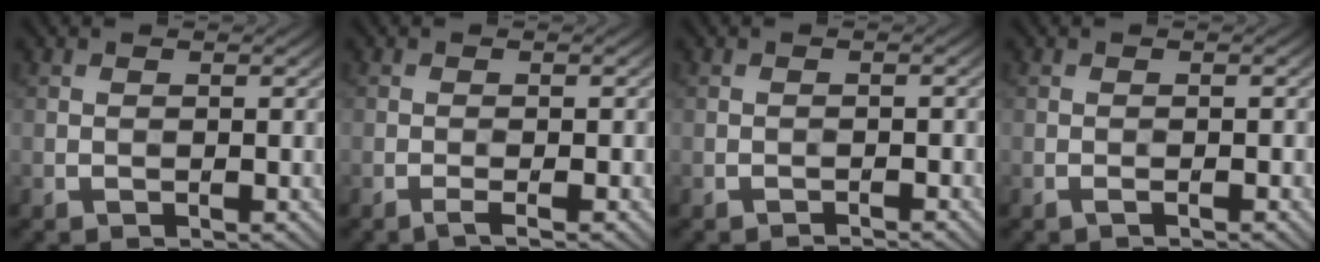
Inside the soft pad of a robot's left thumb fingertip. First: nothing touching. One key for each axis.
{"total": 1.7, "fx": -1.0, "fy": 0.1, "fz": 1.4, "tx": -0.022, "ty": 0.005, "tz": -0.020}
{"total": 0.9, "fx": -0.8, "fy": 0.1, "fz": 0.3, "tx": -0.002, "ty": 0.001, "tz": -0.016}
{"total": 0.9, "fx": -0.6, "fy": 0.1, "fz": 0.7, "tx": -0.012, "ty": 0.001, "tz": -0.011}